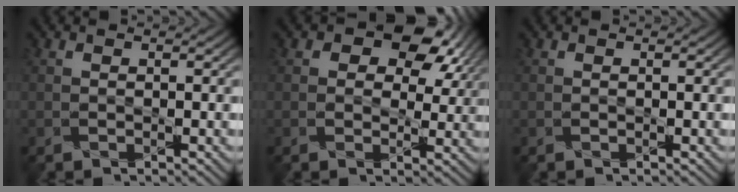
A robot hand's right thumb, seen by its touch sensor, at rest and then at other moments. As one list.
[{"total": 8.2, "force": [4.0, 5.4, 4.8], "torque": [-0.062, -0.005, 0.059]}, {"total": 0.0}]